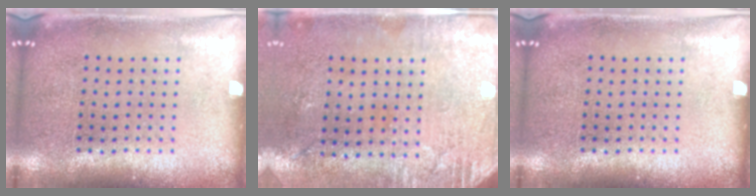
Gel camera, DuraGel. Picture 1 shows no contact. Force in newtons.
{"total": 2.8, "press": 2.3, "slide": 1.6}
{"total": 0.0}